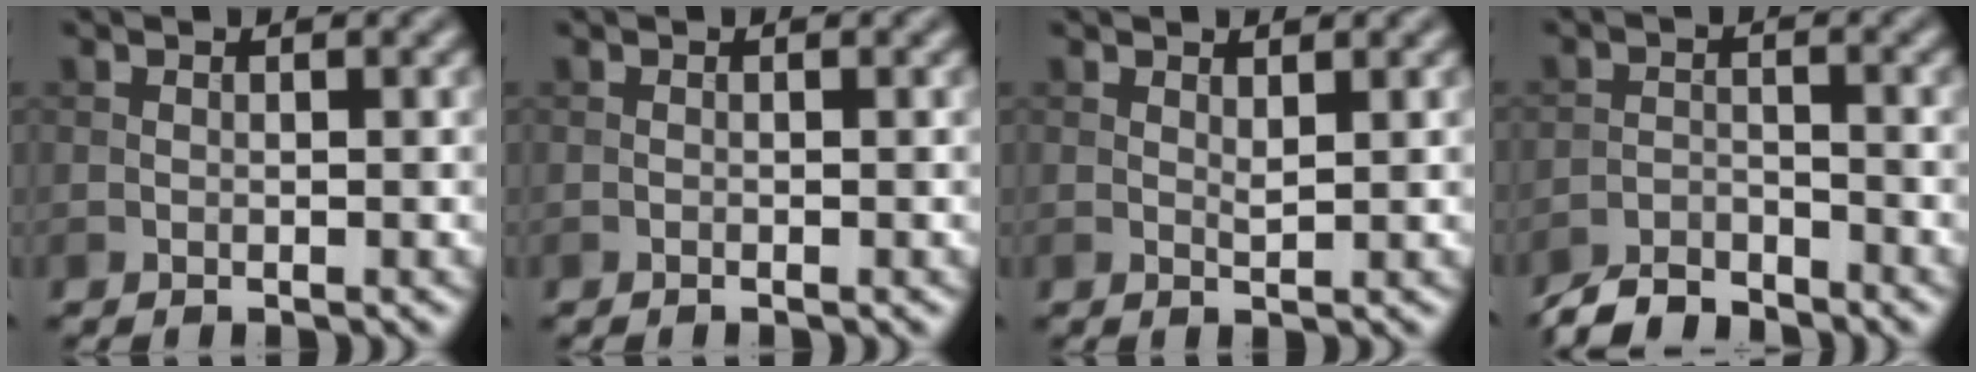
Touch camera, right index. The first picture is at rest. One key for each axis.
{"total": 0.0}
{"total": 0.8, "fx": 0.5, "fy": 0.1, "fz": 0.5, "tx": -0.014, "ty": -0.003, "tz": 0.011}
{"total": 3.9, "fx": -3.7, "fy": 0.9, "fz": 1.0, "tx": -0.018, "ty": -0.003, "tz": -0.077}